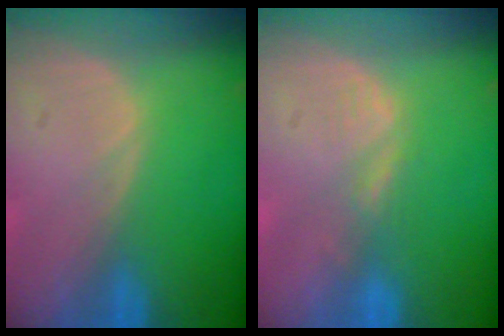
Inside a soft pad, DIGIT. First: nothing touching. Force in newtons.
{"total": 1.6, "press": 1.6, "slide": 0.2}